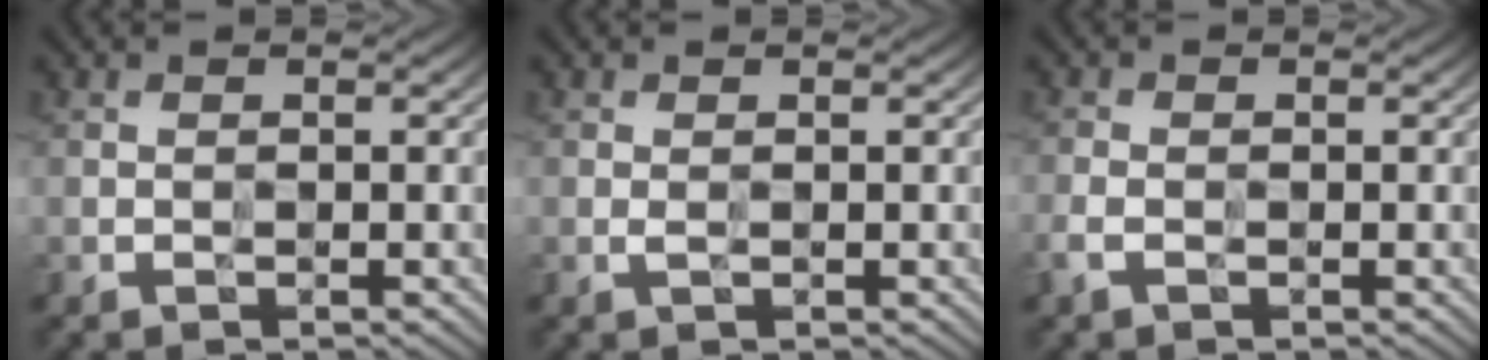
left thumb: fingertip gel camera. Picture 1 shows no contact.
{"total": 0.0}
{"total": 3.5, "force": [-1.8, 2.1, 2.2], "torque": [-0.046, -0.006, -0.037]}